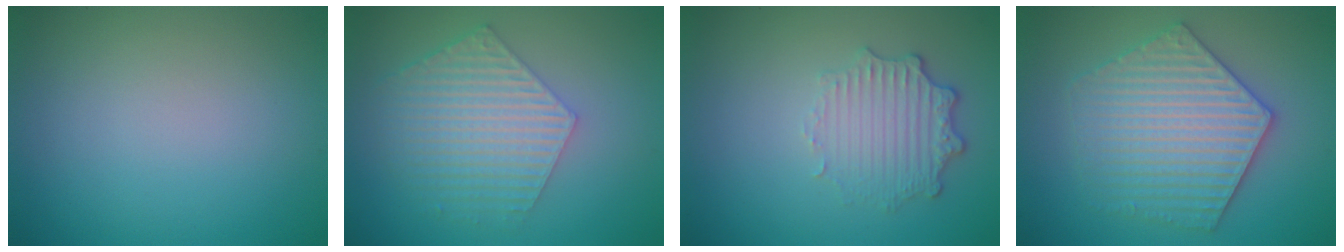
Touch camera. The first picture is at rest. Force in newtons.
{"total": 5.6, "press": 4.2, "slide": 3.7}
{"total": 3.4, "press": 2.7, "slide": 2.1}
{"total": 6.2, "press": 6.1, "slide": 1.0}